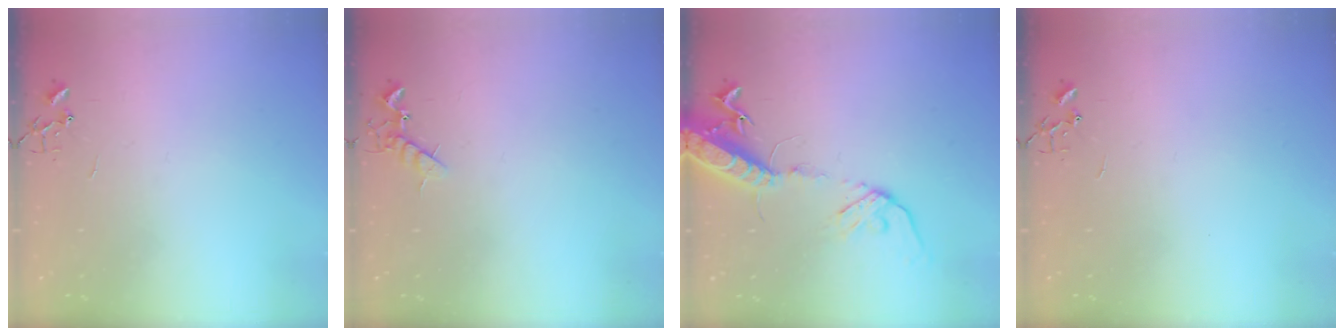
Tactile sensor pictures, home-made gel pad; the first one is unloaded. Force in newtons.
{"total": 5.3, "press": 5.2, "slide": 1.0}
{"total": 16.2, "press": 15.8, "slide": 3.6}
{"total": 0.0}